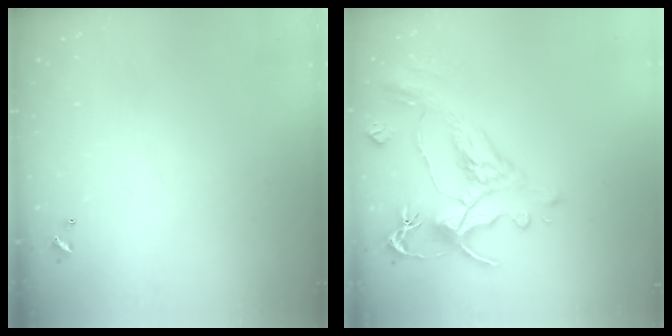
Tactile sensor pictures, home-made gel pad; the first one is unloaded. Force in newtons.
{"total": 1.6, "press": 0.7, "slide": 1.4}